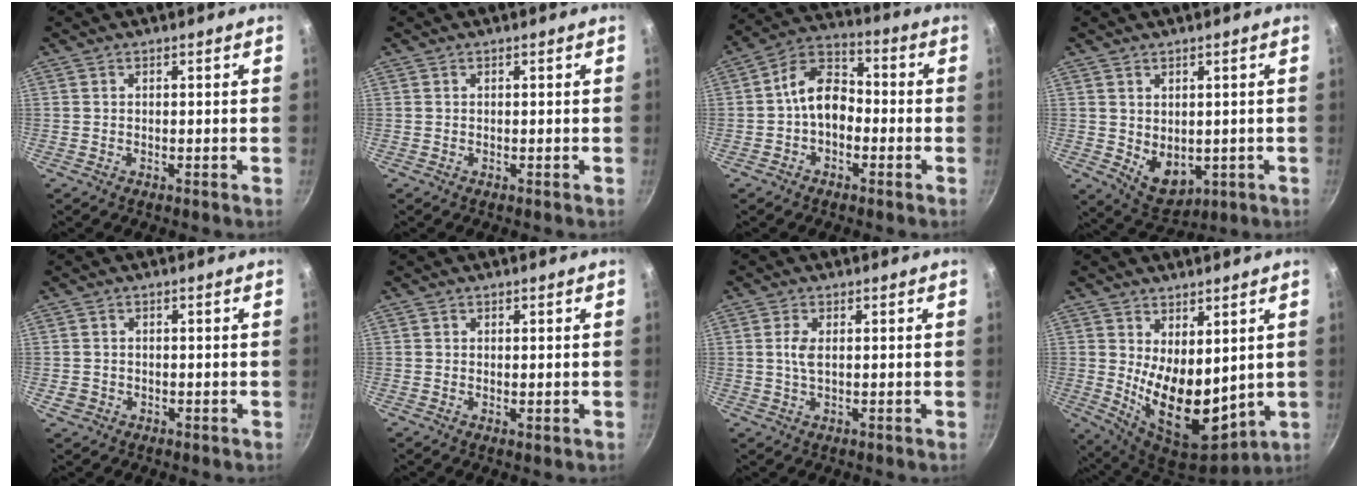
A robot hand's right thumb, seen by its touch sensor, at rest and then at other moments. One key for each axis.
{"total": 0.0}
{"total": 9.5, "fx": -1.6, "fy": 6.7, "fz": 6.5, "tx": -0.078, "ty": 0.040, "tz": -0.043}
{"total": 6.8, "fx": 0.1, "fy": 5.0, "fz": 4.6, "tx": -0.052, "ty": -0.016, "tz": 0.025}
{"total": 2.2, "fx": -0.6, "fy": 2.0, "fz": 0.7, "tx": -0.011, "ty": 0.004, "tz": -0.005}
{"total": 0.7, "fx": 0.2, "fy": 0.4, "fz": 0.5, "tx": -0.008, "ty": -0.004, "tz": 0.001}
{"total": 2.8, "fx": 0.4, "fy": 1.2, "fz": 2.5, "tx": -0.054, "ty": 0.000, "tz": 0.008}
{"total": 14.2, "fx": 1.8, "fy": 7.9, "fz": 11.6, "tx": -0.152, "ty": -0.048, "tz": 0.055}